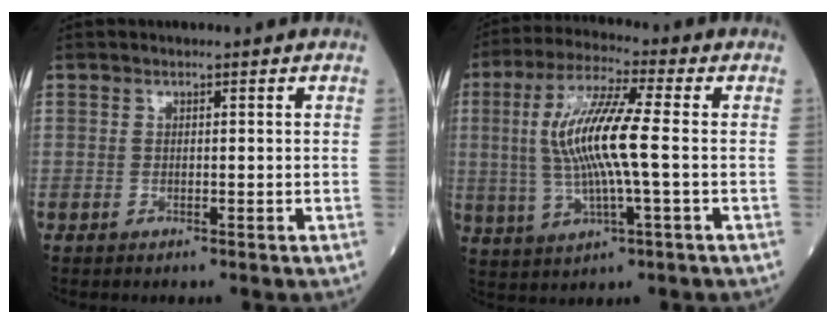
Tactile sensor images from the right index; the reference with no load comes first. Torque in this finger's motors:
{"motor_torque": [1.44, -0.23, 0.88, 0.21]}